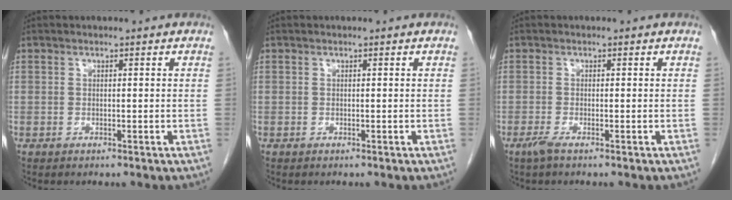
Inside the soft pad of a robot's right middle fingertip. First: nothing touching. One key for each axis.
{"total": 0.0}
{"total": 1.4, "fx": -0.9, "fy": 0.0, "fz": 1.0, "tx": -0.028, "ty": -0.005, "tz": -0.022}